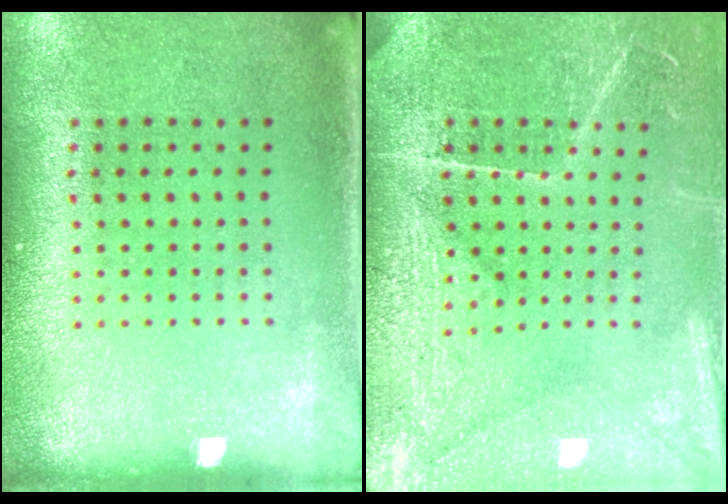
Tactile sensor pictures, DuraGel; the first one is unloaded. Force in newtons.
{"total": 3.8, "press": 3.7, "slide": 1.2}